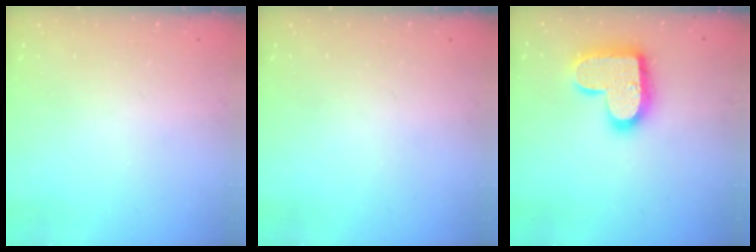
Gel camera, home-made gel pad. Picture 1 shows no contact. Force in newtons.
{"total": 0.0}
{"total": 17.8, "press": 17.7, "slide": 1.1}